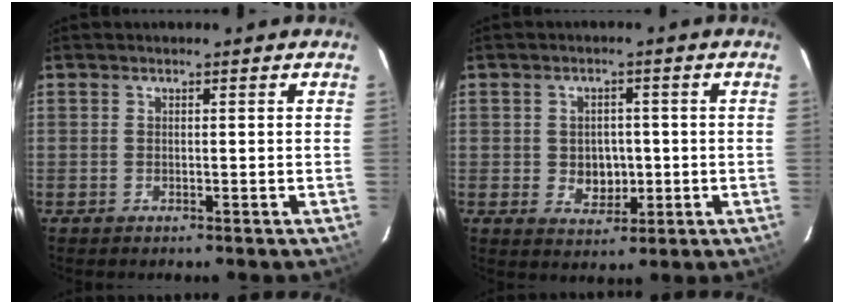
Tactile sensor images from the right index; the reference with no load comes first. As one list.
[{"total": 5.1, "force": [-0.5, 4.2, 2.8], "torque": [-0.050, 0.003, 0.002]}]